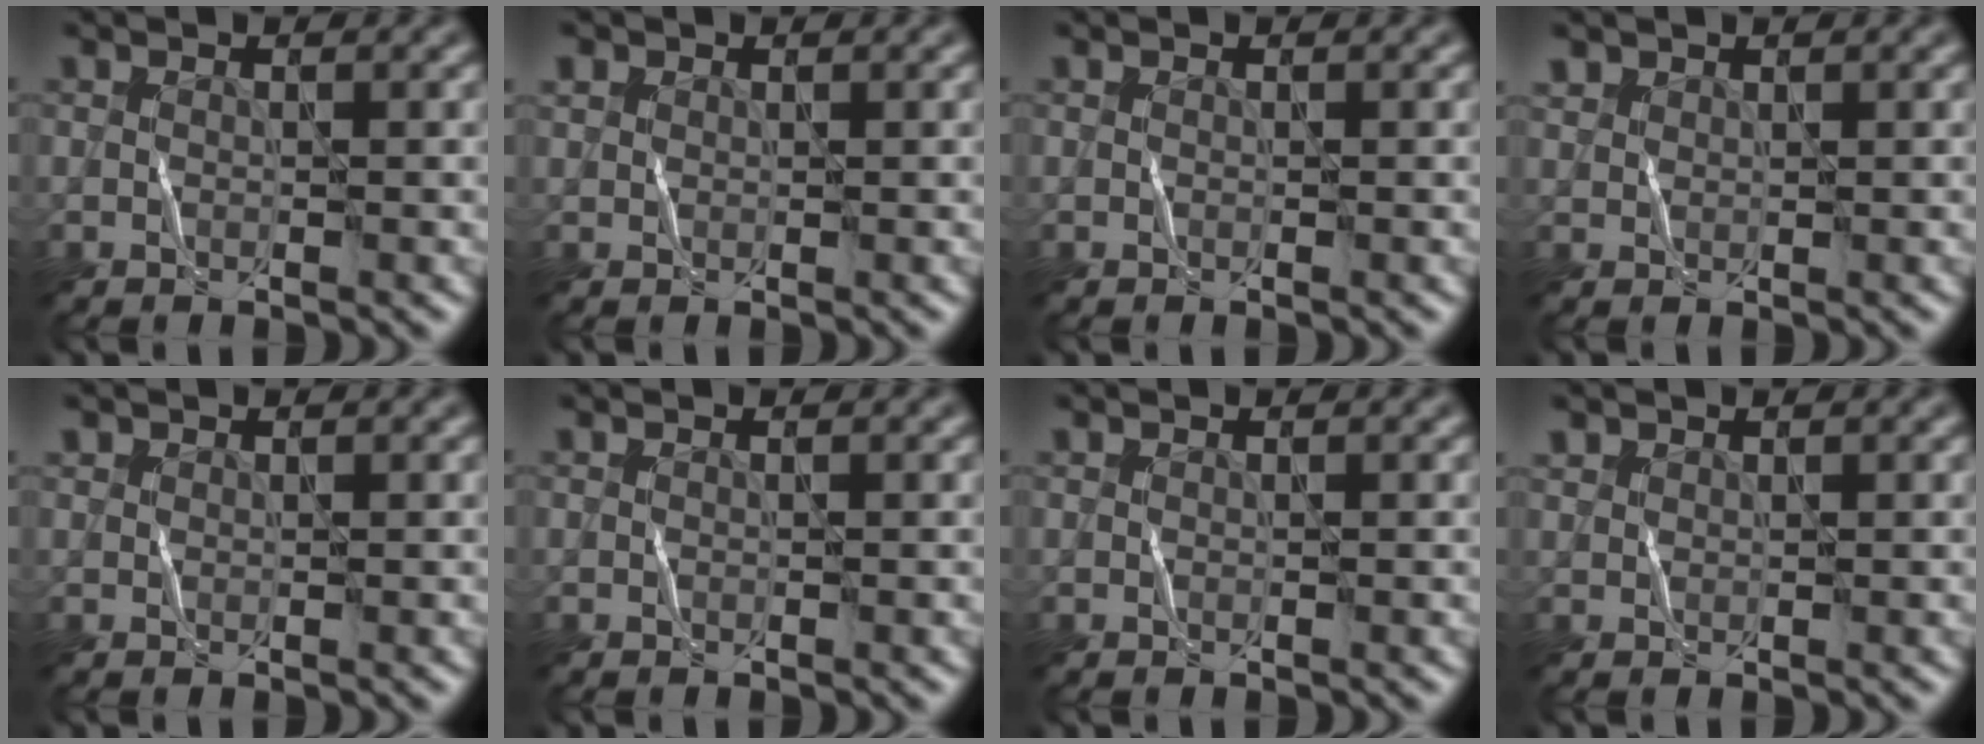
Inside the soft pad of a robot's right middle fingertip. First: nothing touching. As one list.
[{"total": 1.5, "force": [0.9, 1.1, 0.6], "torque": [-0.001, 0.009, 0.000]}, {"total": 0.0}, {"total": 1.2, "force": [1.1, 0.5, -0.2], "torque": [0.002, -0.001, 0.018]}, {"total": 0.5, "force": [0.4, 0.3, -0.1], "torque": [0.004, -0.004, 0.002]}, {"total": 0.0}, {"total": 0.0}, {"total": 0.9, "force": [0.8, 0.4, -0.1], "torque": [0.004, -0.002, 0.010]}]